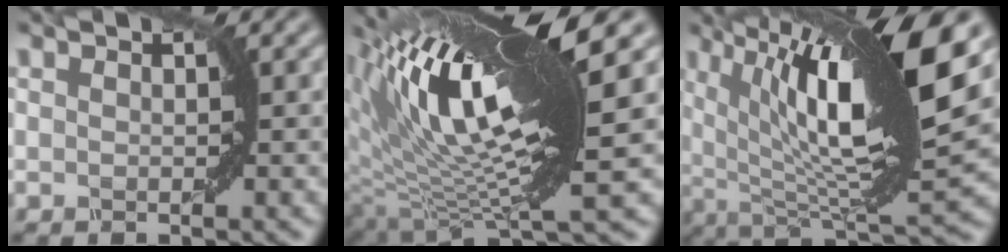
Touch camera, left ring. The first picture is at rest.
{"total": 14.6, "force": [4.4, 3.7, 13.4], "torque": [-0.223, 0.008, 0.084]}
{"total": 15.5, "force": [4.9, 4.3, 14.0], "torque": [-0.229, 0.011, 0.087]}